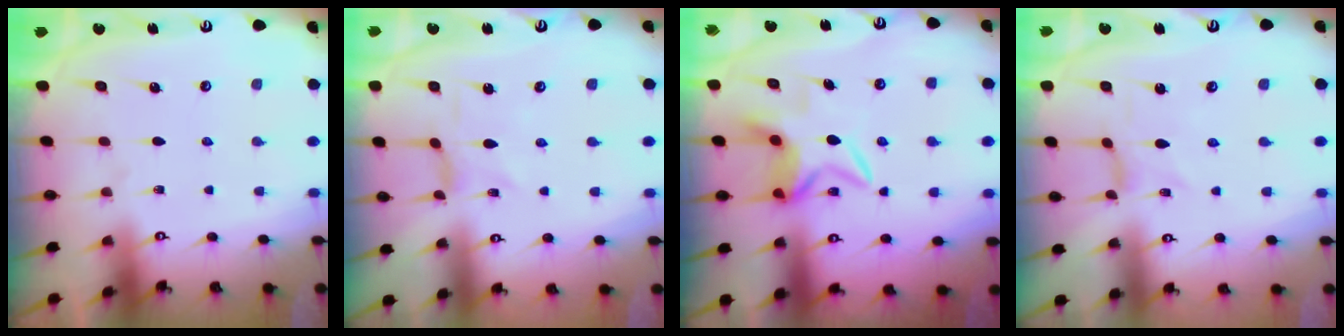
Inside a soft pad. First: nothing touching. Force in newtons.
{"total": 0.7, "press": 0.6, "slide": 0.3}
{"total": 6.1, "press": 6.0, "slide": 1.0}
{"total": 0.0}